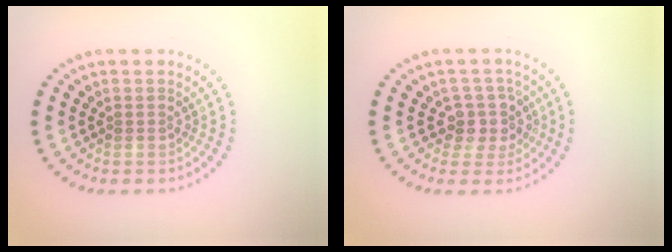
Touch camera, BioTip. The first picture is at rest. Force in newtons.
{"total": 3.0, "press": 2.4, "slide": 1.8}